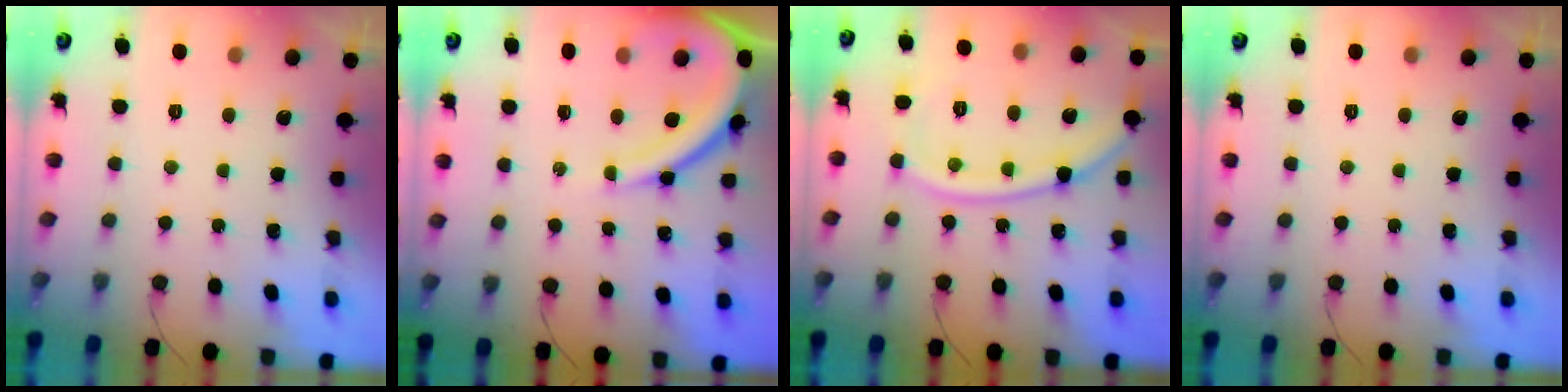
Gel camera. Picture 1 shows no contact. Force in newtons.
{"total": 13.0, "press": 13.0, "slide": 1.3}
{"total": 12.3, "press": 12.3, "slide": 1.0}
{"total": 0.0}